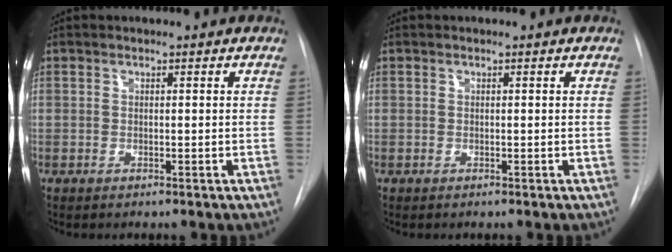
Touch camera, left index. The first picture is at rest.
{"total": 0.0}